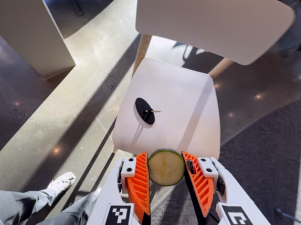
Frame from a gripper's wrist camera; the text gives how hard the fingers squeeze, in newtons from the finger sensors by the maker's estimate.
{"total": 9.0, "left": 8.9, "right": 9.1}